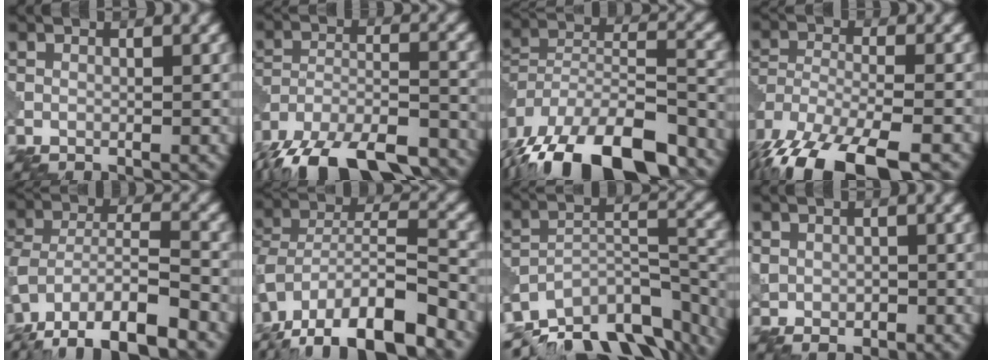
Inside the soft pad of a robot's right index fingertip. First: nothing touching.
{"total": 18.3, "force": [-15.6, 6.7, 6.8], "torque": [-0.142, -0.030, -0.210]}
{"total": 19.5, "force": [-15.5, 7.8, 8.9], "torque": [-0.175, -0.029, -0.225]}
{"total": 13.4, "force": [-9.9, 4.9, 7.5], "torque": [-0.163, -0.042, -0.157]}
{"total": 10.1, "force": [-7.0, 3.6, 6.3], "torque": [-0.112, 0.002, -0.128]}
{"total": 13.6, "force": [-9.7, 4.9, 8.2], "torque": [-0.156, 0.004, -0.159]}
{"total": 11.7, "force": [-9.5, 4.4, 5.1], "torque": [-0.085, 0.013, -0.144]}
{"total": 1.9, "force": [-0.2, 1.6, 1.1], "torque": [-0.020, -0.004, -0.006]}